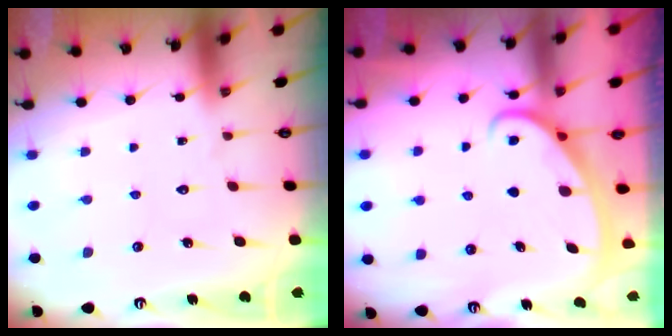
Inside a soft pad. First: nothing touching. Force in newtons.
{"total": 2.8, "press": 2.7, "slide": 0.3}